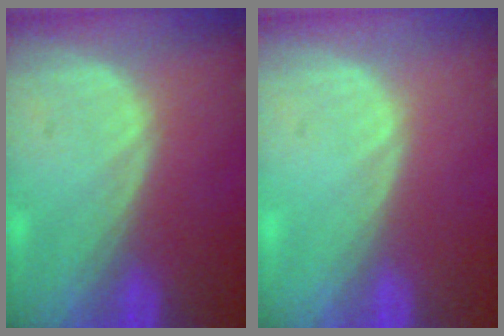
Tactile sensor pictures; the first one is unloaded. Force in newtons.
{"total": 0.0}